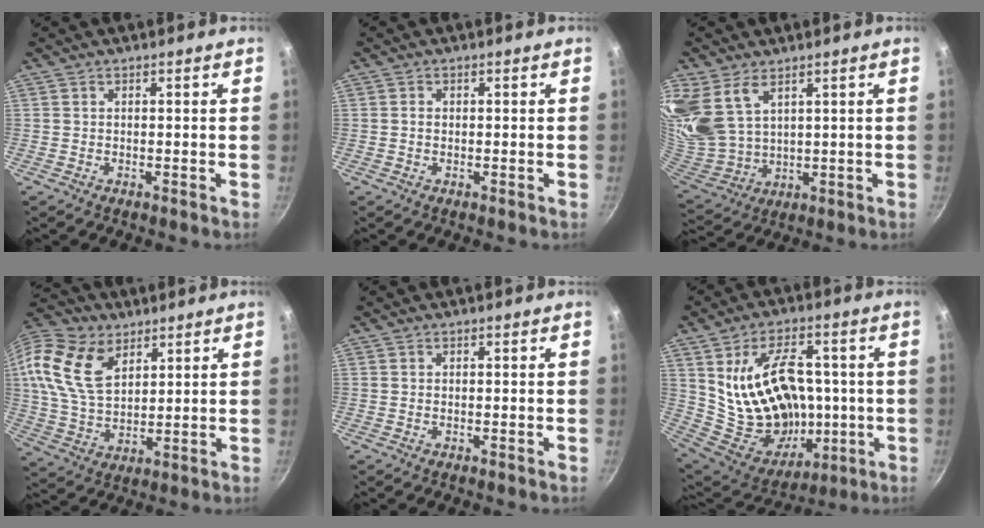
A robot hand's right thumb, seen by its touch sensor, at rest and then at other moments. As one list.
[{"total": 1.0, "force": [0.0, 0.8, 0.5], "torque": [-0.007, 0.004, 0.000]}, {"total": 13.8, "force": [7.6, 8.4, 7.9], "torque": [-0.167, -0.036, 0.171]}, {"total": 17.8, "force": [7.9, 11.5, 11.1], "torque": [-0.211, -0.018, 0.149]}, {"total": 0.0}, {"total": 22.7, "force": [1.9, 15.4, 16.7], "torque": [-0.249, -0.008, 0.060]}]